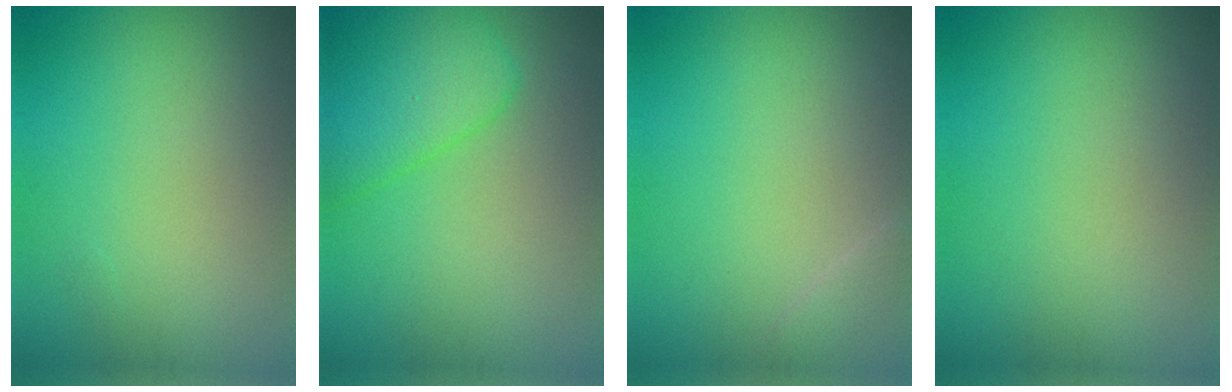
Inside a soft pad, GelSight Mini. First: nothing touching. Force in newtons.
{"total": 4.8, "press": 4.8, "slide": 0.3}
{"total": 1.1, "press": 1.1, "slide": 0.0}
{"total": 0.0}